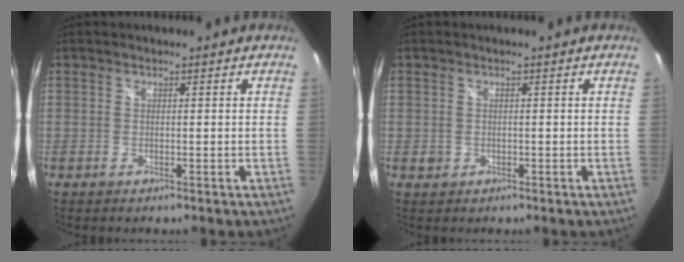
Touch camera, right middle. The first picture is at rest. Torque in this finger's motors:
{"motor_torque": [0.22, -0.32, 0.03, 0.01]}